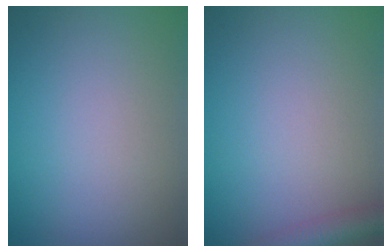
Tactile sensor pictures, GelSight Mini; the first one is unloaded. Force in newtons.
{"total": 2.9, "press": 2.9, "slide": 0.1}